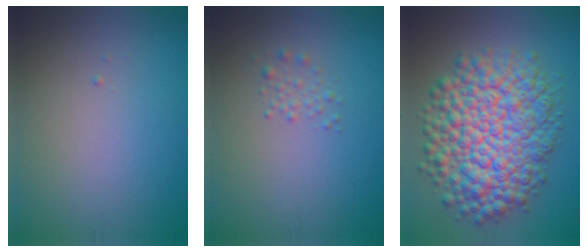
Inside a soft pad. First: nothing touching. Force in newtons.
{"total": 1.5, "press": 1.5, "slide": 0.0}
{"total": 11.6, "press": 11.6, "slide": 0.3}